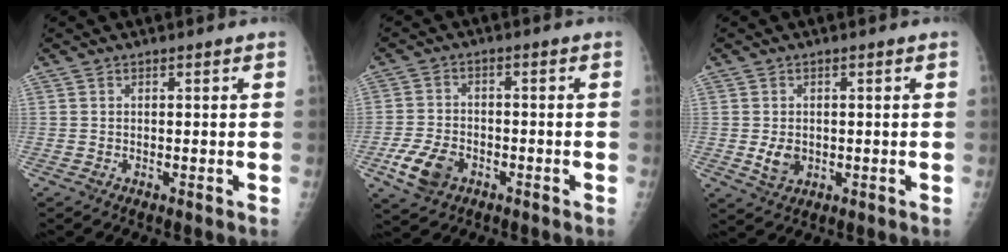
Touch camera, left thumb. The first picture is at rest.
{"total": 7.7, "force": [-3.5, 5.3, 4.4], "torque": [-0.082, 0.013, -0.061]}
{"total": 3.9, "force": [-0.4, 3.0, 2.4], "torque": [-0.032, -0.003, 0.002]}